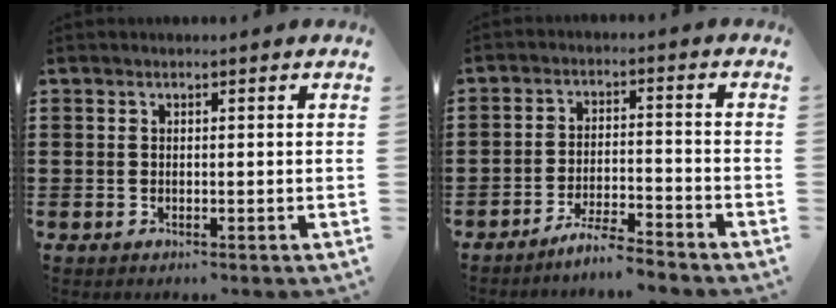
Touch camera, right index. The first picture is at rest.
{"total": 4.9, "force": [-4.6, 0.0, 1.6], "torque": [-0.042, -0.004, -0.092]}